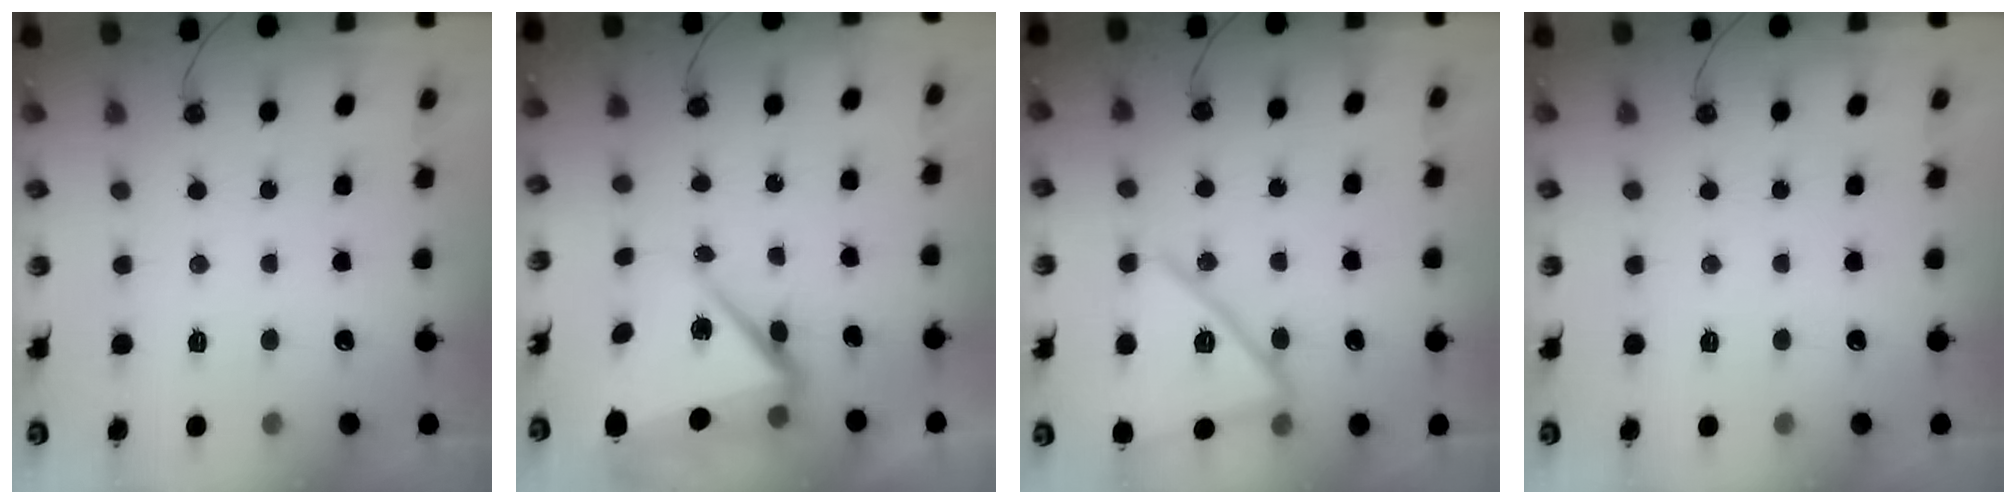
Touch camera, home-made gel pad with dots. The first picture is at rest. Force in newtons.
{"total": 12.3, "press": 6.8, "slide": 10.2}
{"total": 17.1, "press": 17.0, "slide": 1.0}
{"total": 0.0}